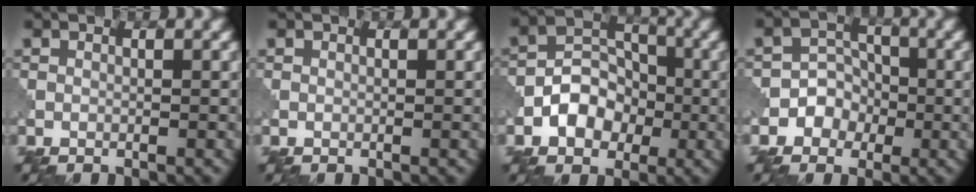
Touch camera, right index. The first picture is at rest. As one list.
[{"total": 0.0}, {"total": 4.5, "force": [-1.6, 3.4, 2.4], "torque": [-0.031, 0.006, -0.030]}, {"total": 2.9, "force": [-1.1, 2.5, 0.8], "torque": [0.013, 0.008, -0.035]}]